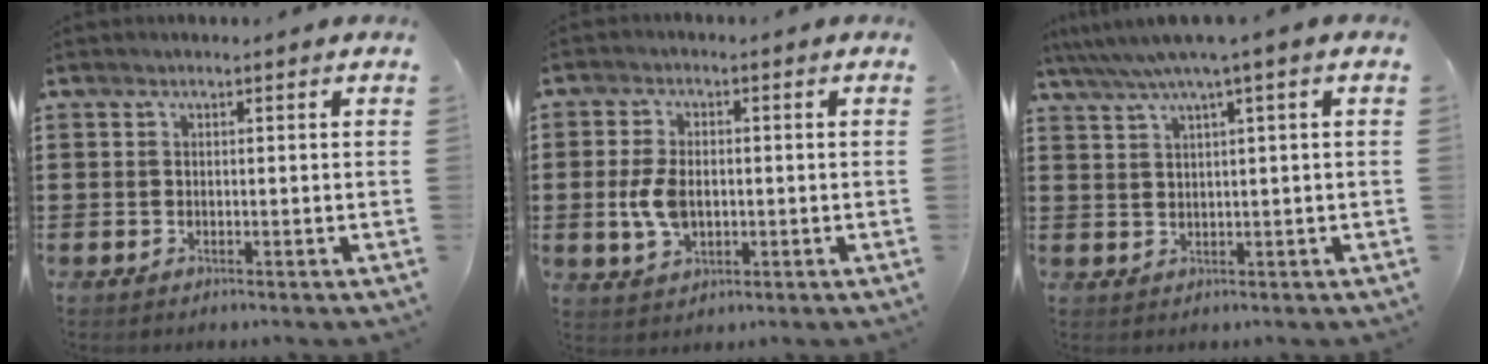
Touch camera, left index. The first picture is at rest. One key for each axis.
{"total": 6.0, "fx": -0.2, "fy": 3.7, "fz": 4.7, "tx": -0.117, "ty": -0.001, "tz": -0.010}
{"total": 3.7, "fx": 1.7, "fy": -0.4, "fz": 3.2, "tx": -0.067, "ty": -0.007, "tz": 0.026}